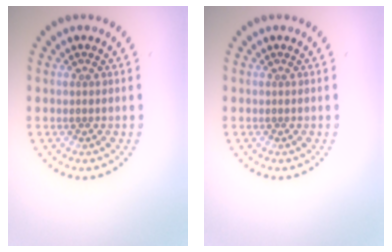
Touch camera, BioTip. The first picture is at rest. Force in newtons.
{"total": 0.0}